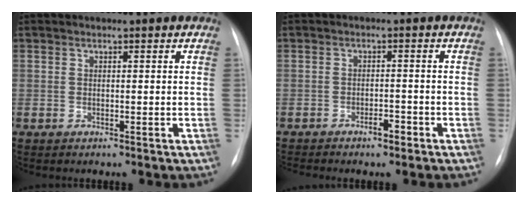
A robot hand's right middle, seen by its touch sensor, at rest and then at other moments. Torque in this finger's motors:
{"motor_torque": [0.48, -0.51, 0.08, 0.02]}